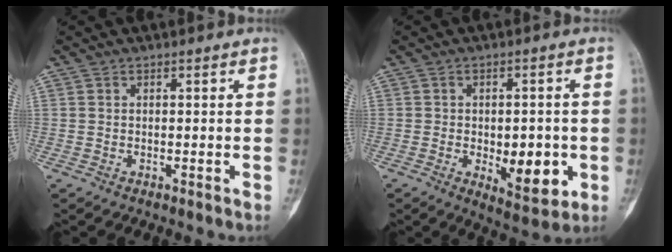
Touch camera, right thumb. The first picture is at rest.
{"total": 9.7, "force": [-2.2, 4.9, 8.0], "torque": [-0.088, -0.002, -0.020]}